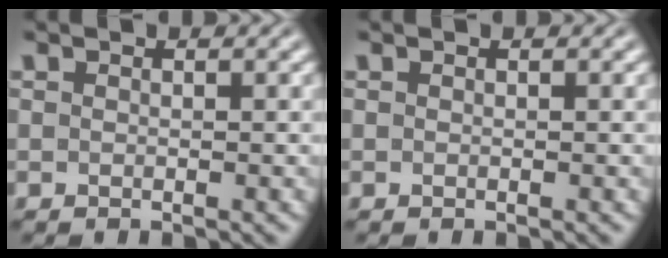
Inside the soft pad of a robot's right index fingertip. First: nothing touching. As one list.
[{"total": 0.0}]